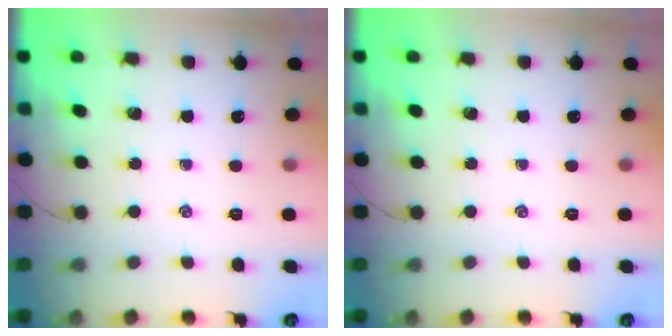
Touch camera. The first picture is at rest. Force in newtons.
{"total": 0.0}